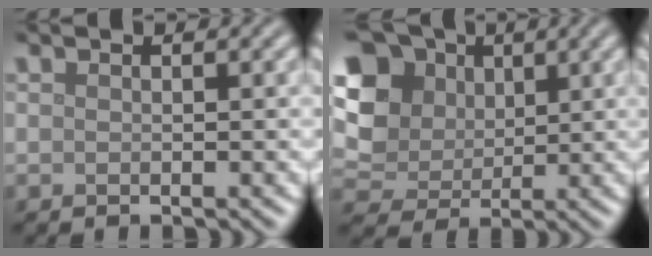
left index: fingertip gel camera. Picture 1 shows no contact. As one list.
[{"total": 9.1, "force": [3.1, 7.2, 4.6], "torque": [-0.116, 0.025, 0.041]}]